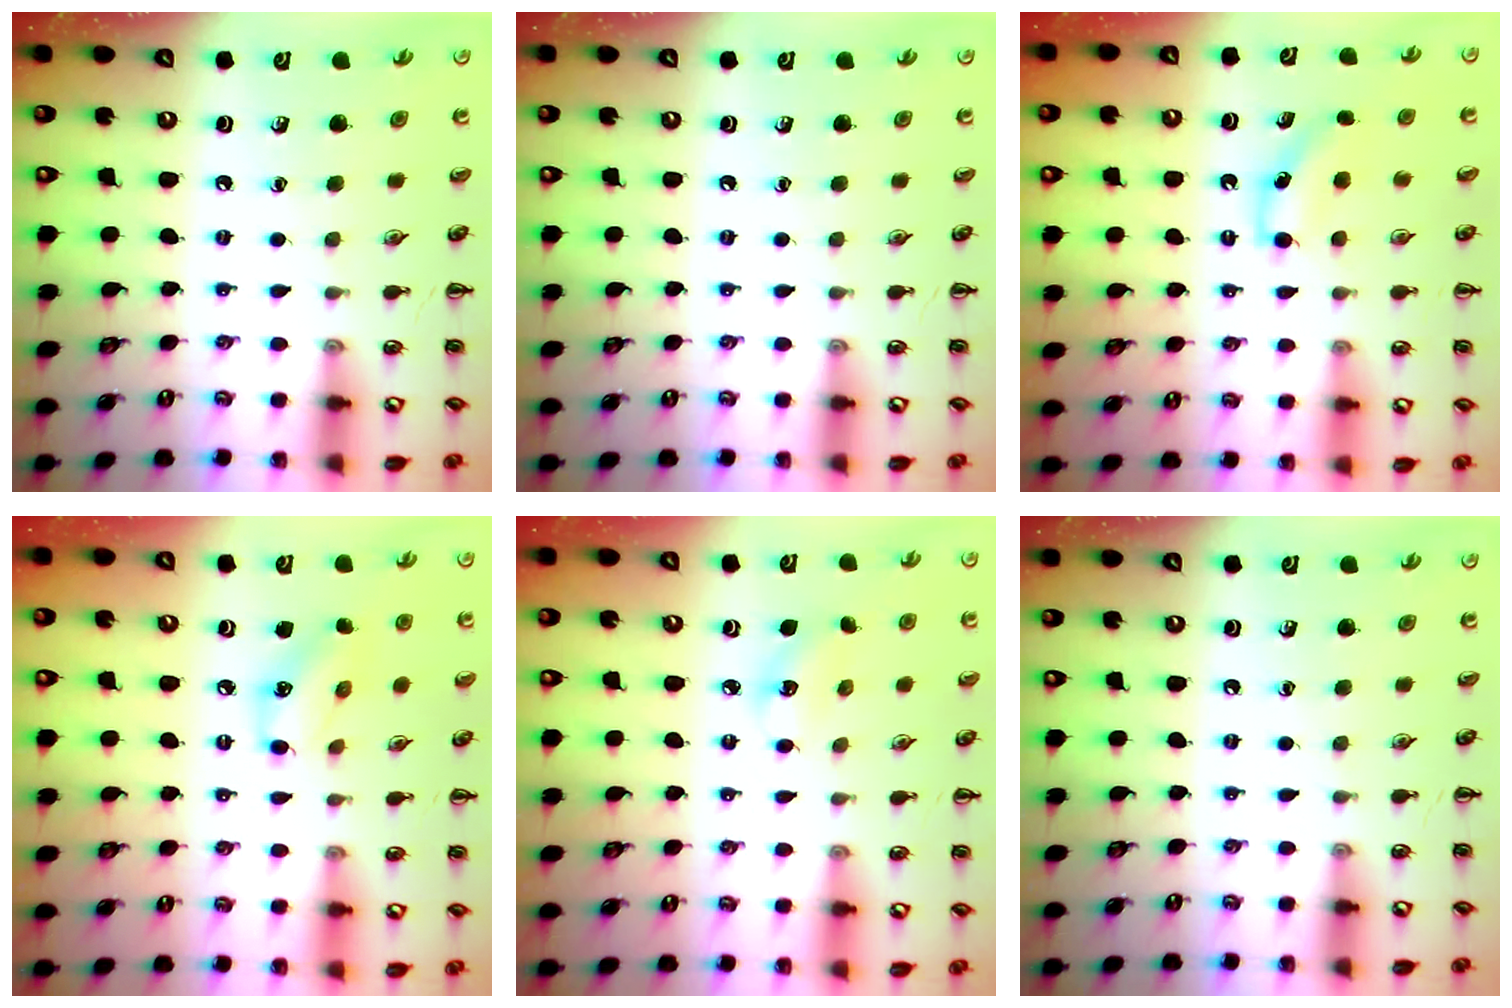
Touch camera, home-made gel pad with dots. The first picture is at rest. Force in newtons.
{"total": 0.0}
{"total": 5.1, "press": 4.9, "slide": 1.3}
{"total": 7.9, "press": 7.9, "slide": 0.4}
{"total": 5.2, "press": 5.0, "slide": 1.4}
{"total": 0.0}